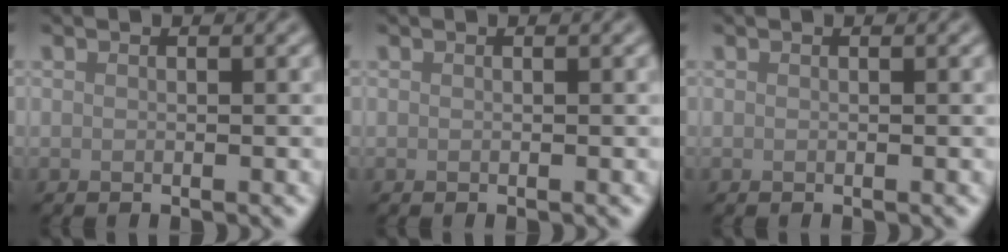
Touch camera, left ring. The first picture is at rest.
{"total": 0.0}
{"total": 0.0}